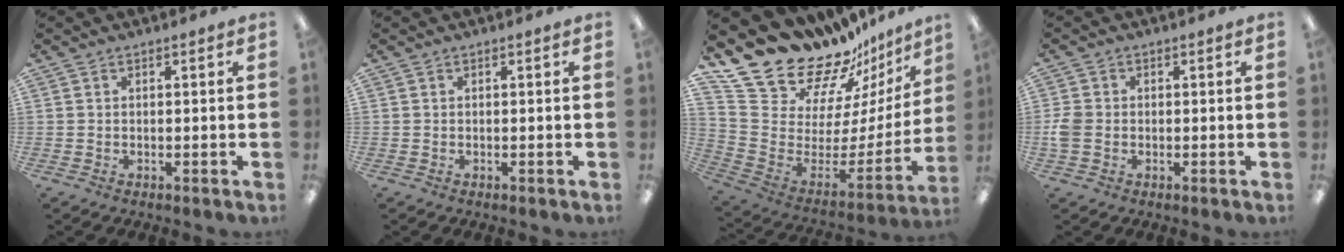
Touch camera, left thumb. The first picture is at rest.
{"total": 0.0}
{"total": 23.5, "force": [20.5, 8.9, 7.2], "torque": [-0.122, -0.173, 0.382]}
{"total": 3.8, "force": [-0.5, 3.1, 2.1], "torque": [-0.032, 0.003, -0.010]}